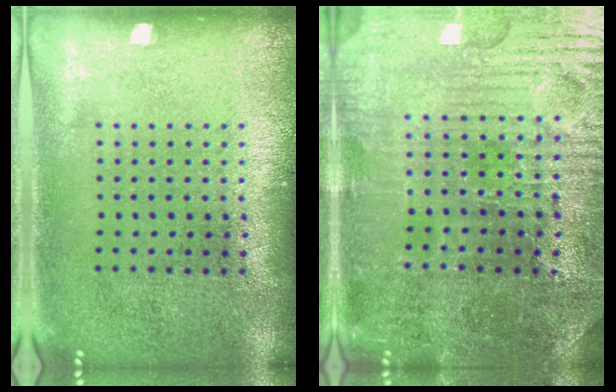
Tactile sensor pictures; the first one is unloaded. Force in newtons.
{"total": 3.7, "press": 3.7, "slide": 0.6}